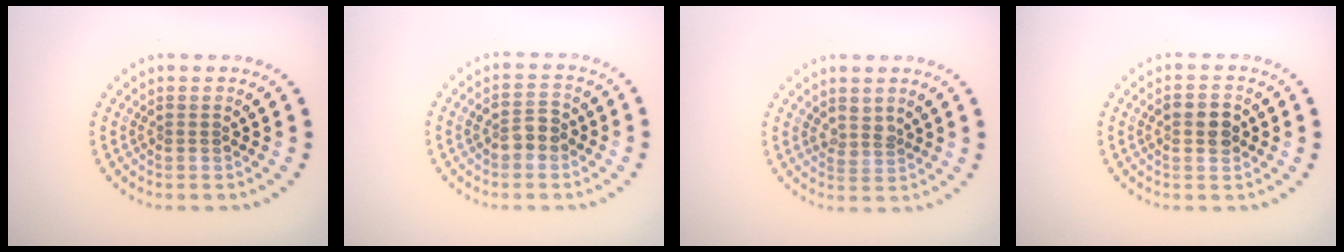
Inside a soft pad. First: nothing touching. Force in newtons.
{"total": 2.4, "press": 2.3, "slide": 0.4}
{"total": 1.4, "press": 1.0, "slide": 1.0}
{"total": 3.0, "press": 3.0, "slide": 0.1}